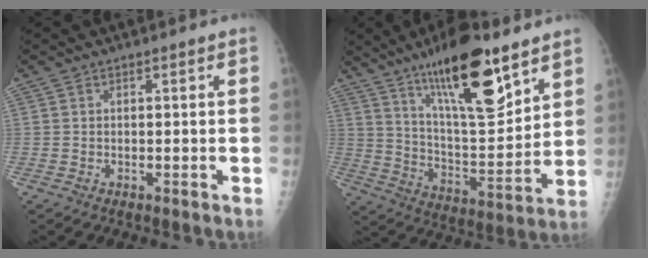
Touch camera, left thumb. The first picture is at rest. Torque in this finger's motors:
{"motor_torque": [0.78, 0.26, 1.51, -1.26, 0.23]}